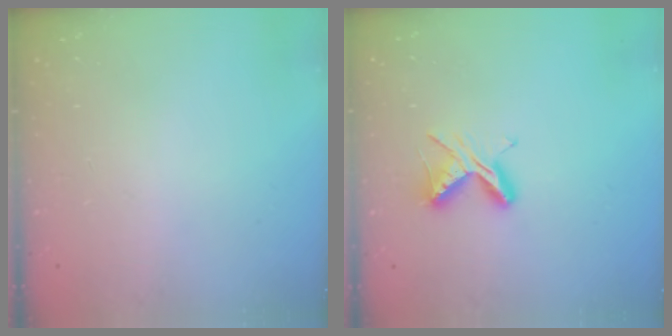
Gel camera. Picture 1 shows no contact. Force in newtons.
{"total": 6.8, "press": 6.7, "slide": 0.7}